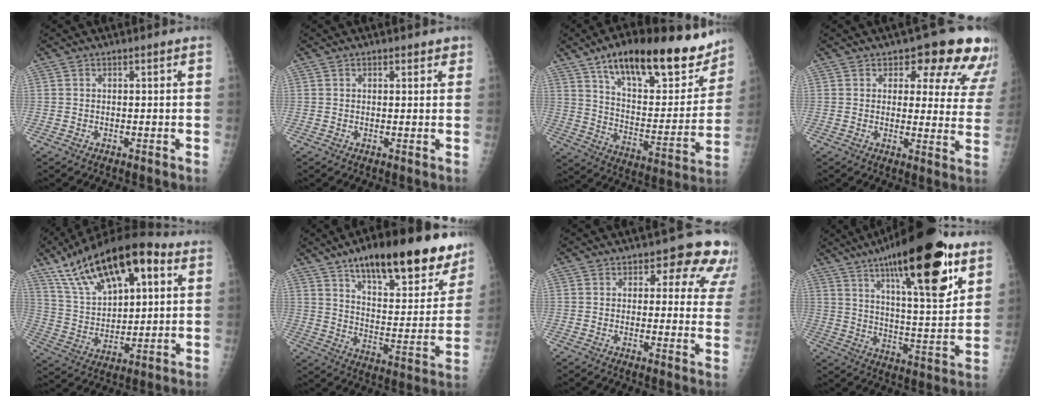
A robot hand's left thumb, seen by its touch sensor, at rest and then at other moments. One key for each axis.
{"total": 1.6, "fx": 1.1, "fy": 1.0, "fz": 0.6, "tx": 0.007, "ty": -0.004, "tz": 0.008}
{"total": 26.4, "fx": 18.1, "fy": 9.9, "fz": 16.5, "tx": -0.203, "ty": -0.061, "tz": 0.280}
{"total": 15.0, "fx": 10.2, "fy": 7.0, "fz": 8.4, "tx": -0.039, "ty": -0.048, "tz": 0.097}
{"total": 22.1, "fx": 11.1, "fy": 9.9, "fz": 16.4, "tx": -0.257, "ty": -0.015, "tz": 0.199}
{"total": 25.6, "fx": 17.3, "fy": 9.4, "fz": 16.3, "tx": -0.186, "ty": -0.060, "tz": 0.252}
{"total": 10.8, "fx": 7.3, "fy": 6.0, "fz": 5.4, "tx": -0.003, "ty": -0.028, "tz": 0.062}
{"total": 25.9, "fx": 14.3, "fy": 7.2, "fz": 20.4, "tx": -0.296, "ty": -0.043, "tz": 0.223}